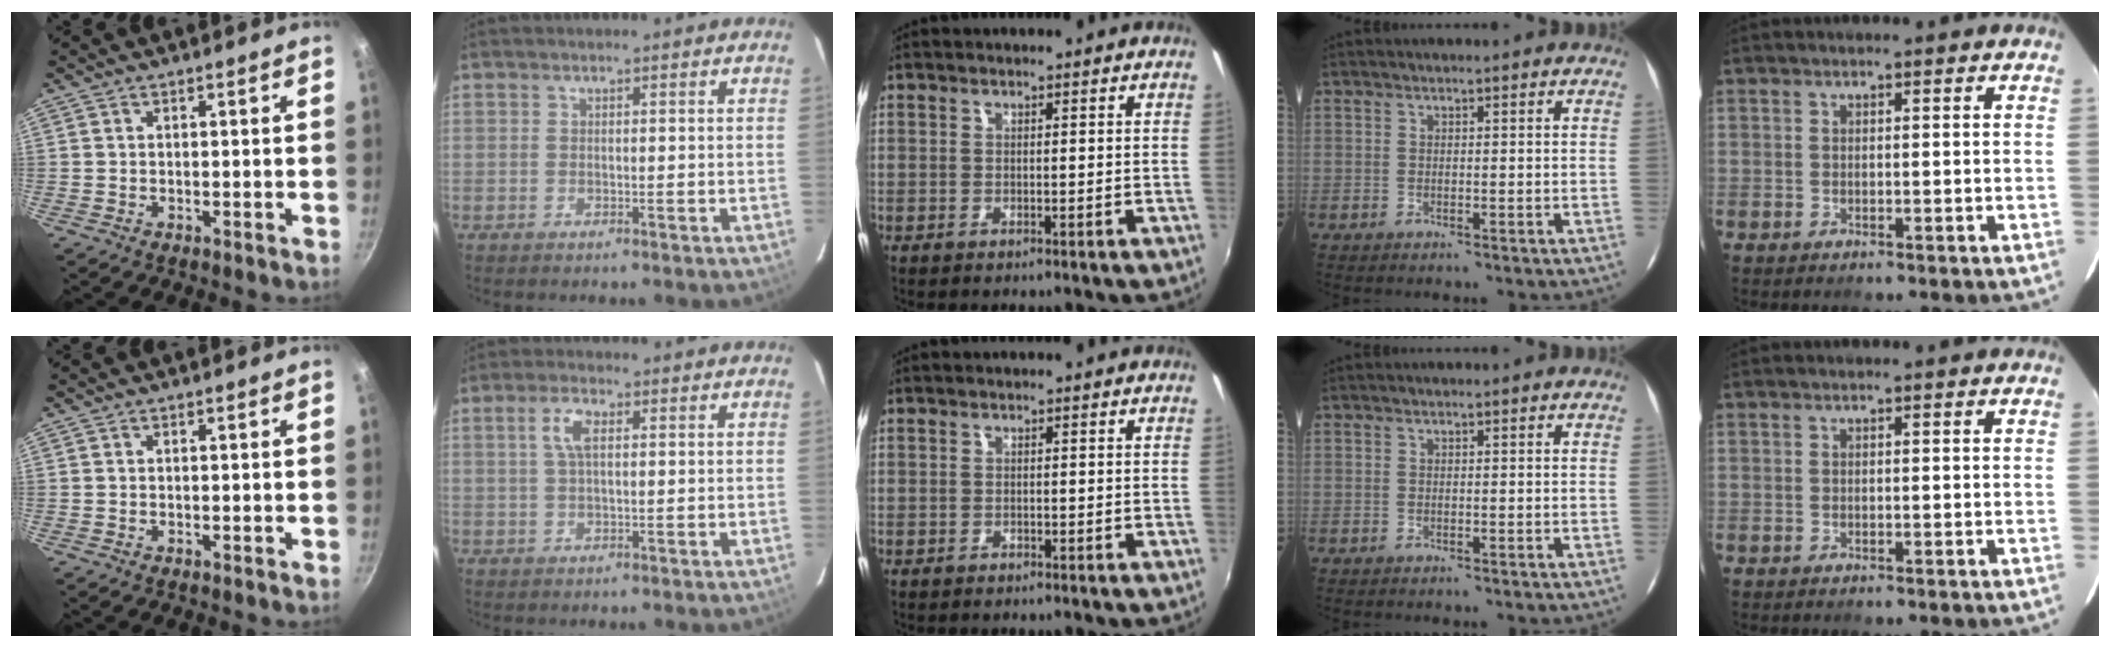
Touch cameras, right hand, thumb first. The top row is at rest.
{"index": {"total": 3.9, "force": [1.0, 1.5, 3.5], "torque": [-0.070, 0.008, 0.020]}, "middle": {"total": 0.6, "force": [-0.5, 0.4, -0.1], "torque": [0.001, 0.000, -0.009]}}